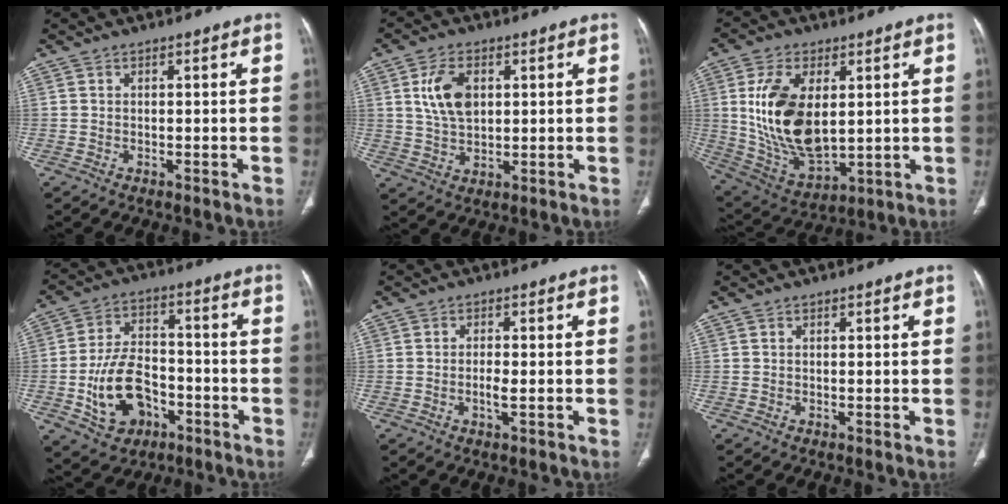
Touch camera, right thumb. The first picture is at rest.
{"total": 8.3, "force": [2.2, 5.0, 6.2], "torque": [-0.110, -0.006, 0.046]}
{"total": 17.5, "force": [2.8, 9.7, 14.3], "torque": [-0.258, -0.020, 0.068]}
{"total": 13.8, "force": [-4.7, 9.3, 9.0], "torque": [-0.141, 0.031, -0.075]}
{"total": 2.4, "force": [-0.6, 0.7, 2.2], "torque": [-0.047, -0.001, -0.013]}
{"total": 0.0}